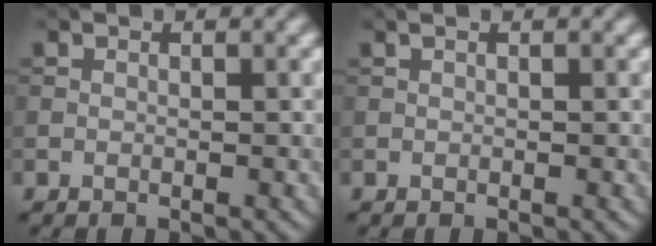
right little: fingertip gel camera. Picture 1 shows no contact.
{"total": 0.6, "force": [0.3, 0.2, 0.4], "torque": [-0.011, 0.002, 0.003]}